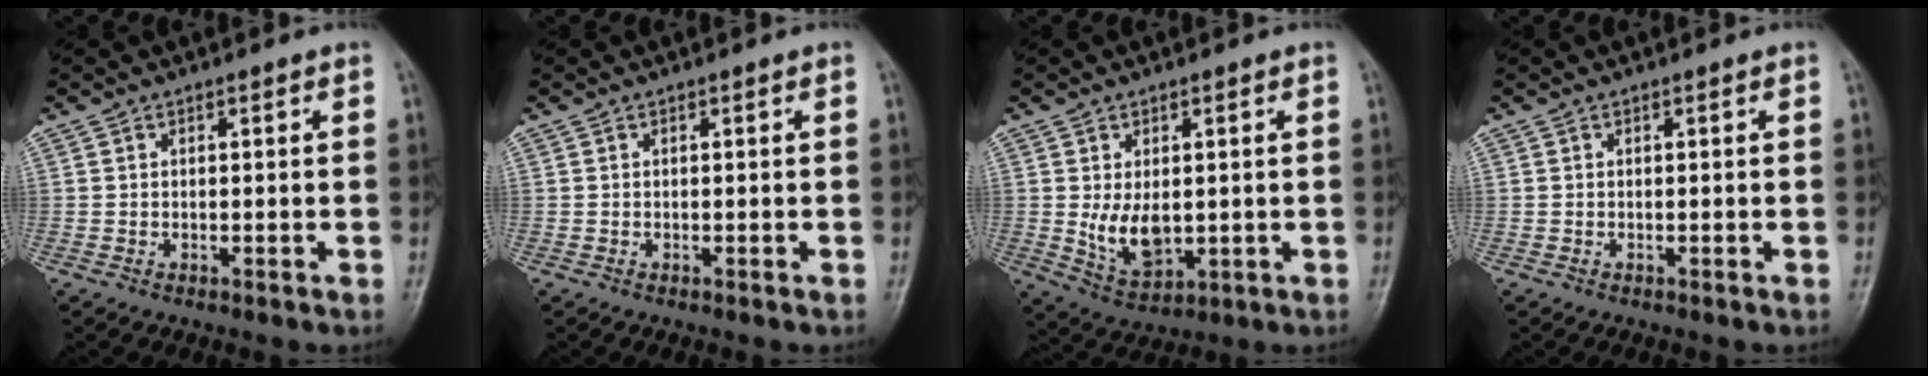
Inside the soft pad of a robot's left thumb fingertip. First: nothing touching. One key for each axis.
{"total": 0.0}
{"total": 7.3, "fx": 0.2, "fy": 4.5, "fz": 5.7, "tx": -0.086, "ty": -0.018, "tz": 0.018}
{"total": 0.0}